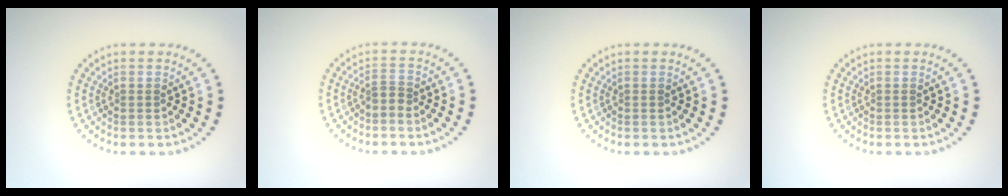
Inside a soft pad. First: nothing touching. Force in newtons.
{"total": 1.1, "press": 0.7, "slide": 0.9}
{"total": 0.0}
{"total": 0.0}